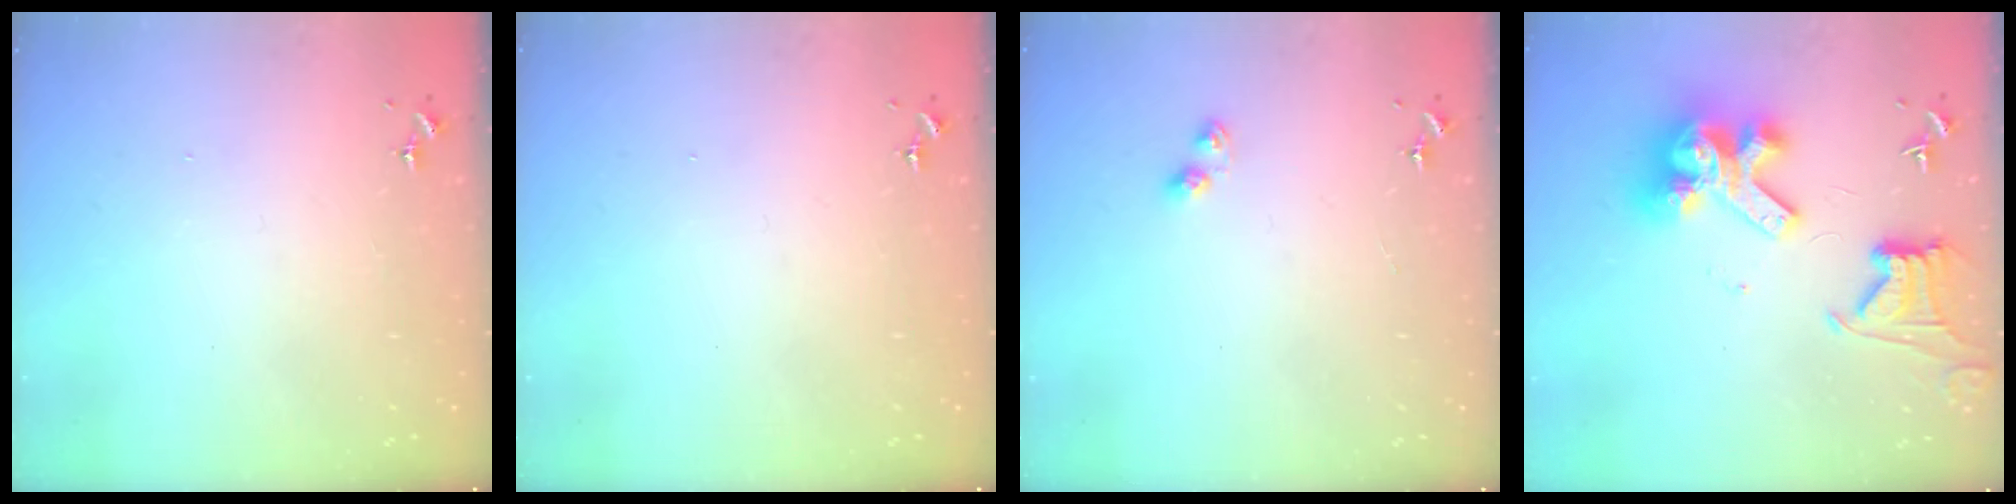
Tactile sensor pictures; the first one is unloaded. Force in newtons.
{"total": 0.0}
{"total": 2.8, "press": 2.7, "slide": 0.4}
{"total": 17.6, "press": 17.5, "slide": 2.1}